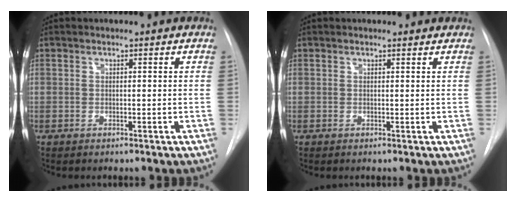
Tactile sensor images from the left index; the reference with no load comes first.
{"total": 1.6, "force": [1.4, 0.6, 0.3], "torque": [-0.009, 0.007, 0.008]}